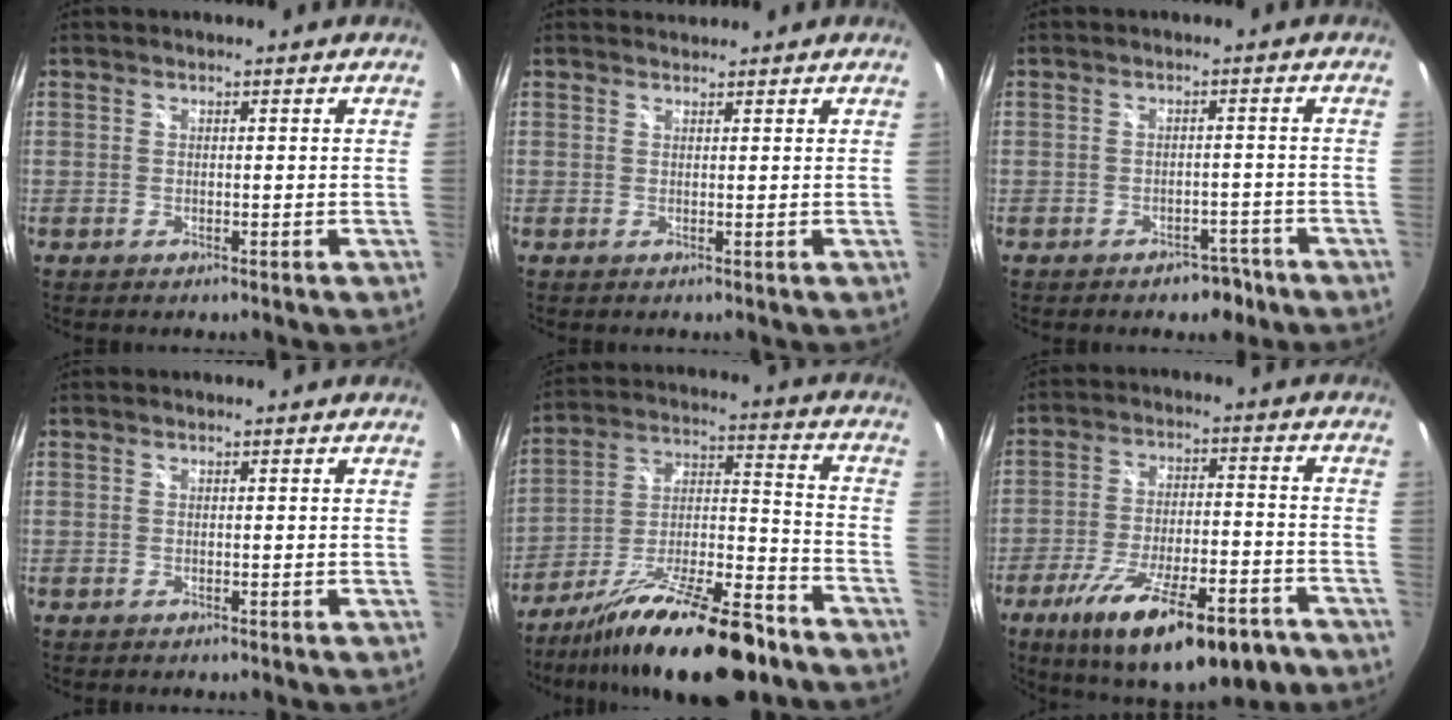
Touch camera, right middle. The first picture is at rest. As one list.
[{"total": 1.7, "force": [1.7, 0.3, -0.1], "torque": [0.001, 0.006, 0.029]}, {"total": 4.2, "force": [-3.0, 2.6, 1.5], "torque": [-0.026, 0.010, -0.031]}, {"total": 0.0}, {"total": 21.6, "force": [-15.6, 5.2, 13.9], "torque": [-0.244, -0.017, -0.250]}, {"total": 21.4, "force": [-13.5, 6.8, 15.1], "torque": [-0.251, -0.037, -0.199]}]